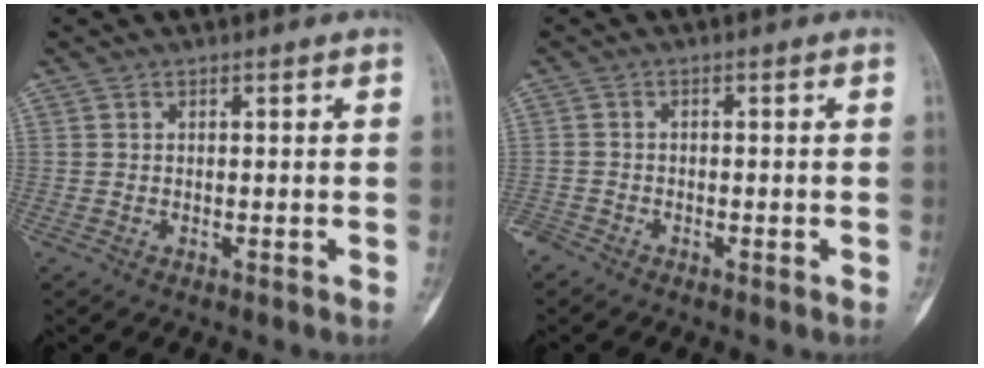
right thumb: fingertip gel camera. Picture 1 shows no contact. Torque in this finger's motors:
{"motor_torque": [2.58, -1.37, 0.14, -0.81, -0.01]}